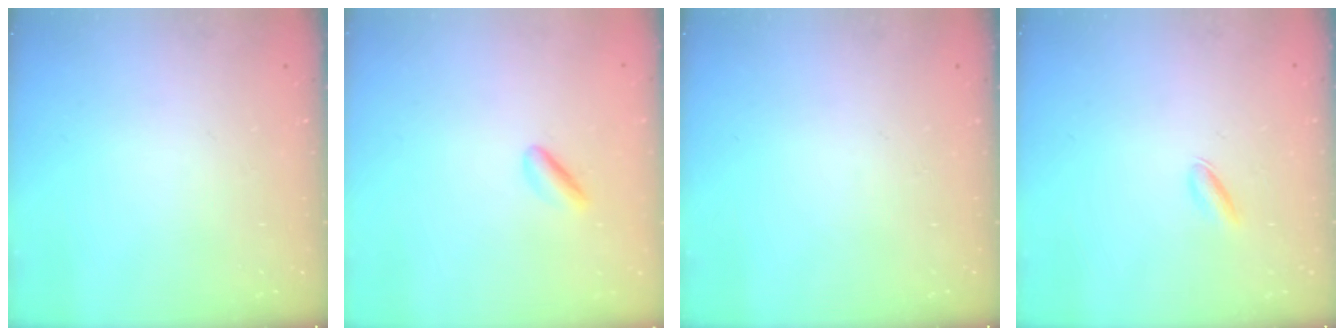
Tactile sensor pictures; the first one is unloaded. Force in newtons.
{"total": 2.8, "press": 2.6, "slide": 1.2}
{"total": 0.0}
{"total": 2.6, "press": 2.5, "slide": 0.6}